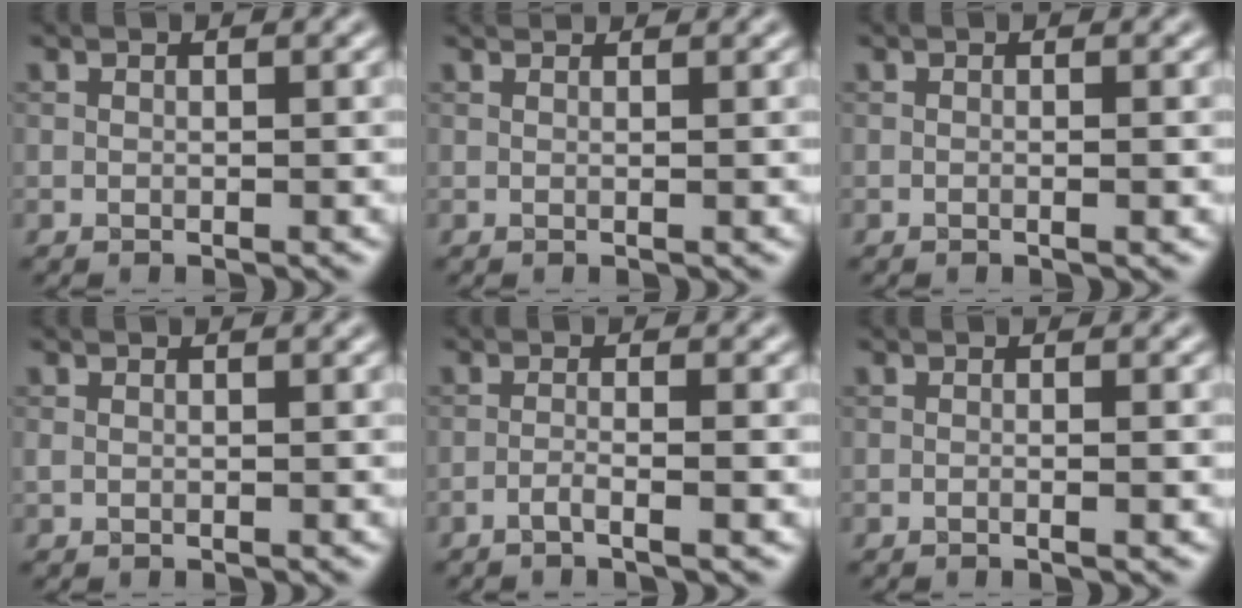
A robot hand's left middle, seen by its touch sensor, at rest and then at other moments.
{"total": 2.2, "force": [2.1, 0.4, 0.7], "torque": [-0.018, -0.003, 0.018]}
{"total": 0.8, "force": [-0.1, 0.2, 0.8], "torque": [-0.011, -0.002, -0.005]}
{"total": 0.0}
{"total": 1.9, "force": [-1.0, 0.4, 1.6], "torque": [-0.018, 0.007, -0.027]}
{"total": 1.2, "force": [-0.1, 0.3, 1.1], "torque": [-0.010, -0.007, -0.007]}